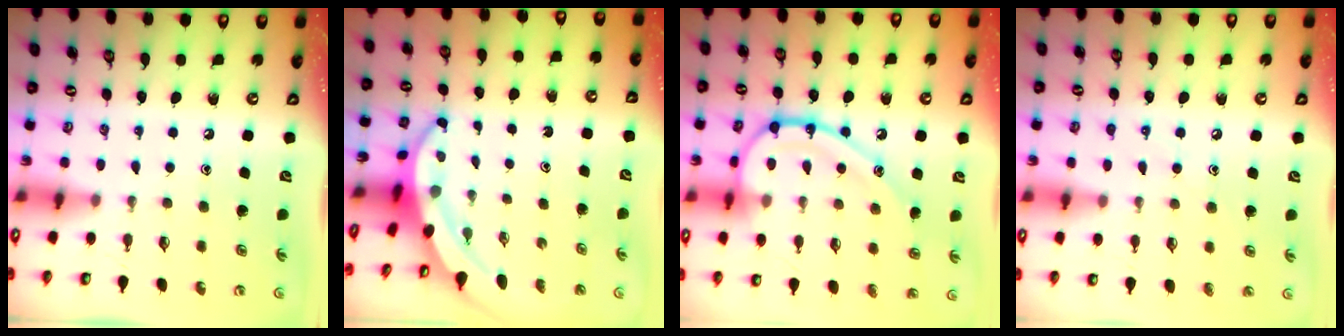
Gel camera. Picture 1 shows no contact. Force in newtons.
{"total": 4.4, "press": 4.4, "slide": 0.4}
{"total": 16.0, "press": 16.0, "slide": 1.3}
{"total": 7.0, "press": 7.0, "slide": 0.4}